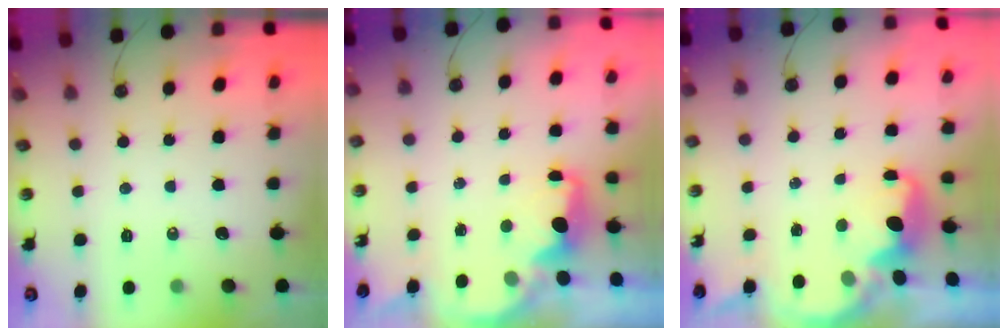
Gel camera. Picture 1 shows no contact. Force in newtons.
{"total": 2.1, "press": 2.0, "slide": 0.5}
{"total": 2.7, "press": 2.5, "slide": 0.9}